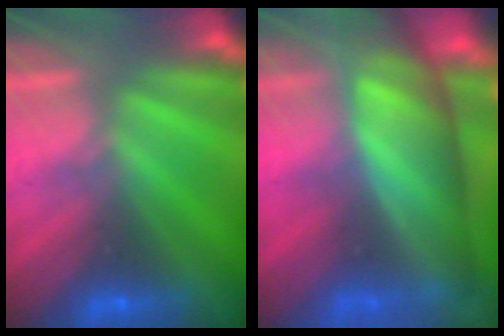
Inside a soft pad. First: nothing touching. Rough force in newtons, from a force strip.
{"total": 10.0}